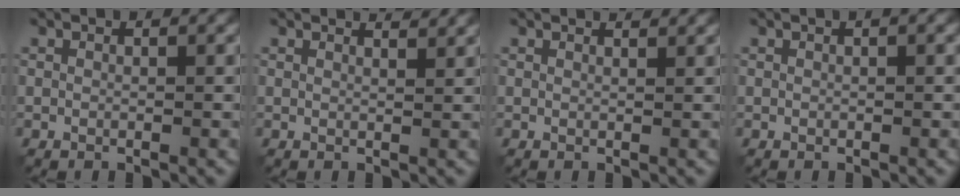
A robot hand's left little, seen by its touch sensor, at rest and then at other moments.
{"total": 2.0, "force": [1.8, 0.3, 0.6], "torque": [-0.007, 0.002, 0.015]}
{"total": 1.5, "force": [1.4, 0.2, 0.5], "torque": [-0.008, -0.002, 0.010]}
{"total": 0.7, "force": [0.3, 0.0, 0.6], "torque": [-0.009, 0.007, 0.005]}